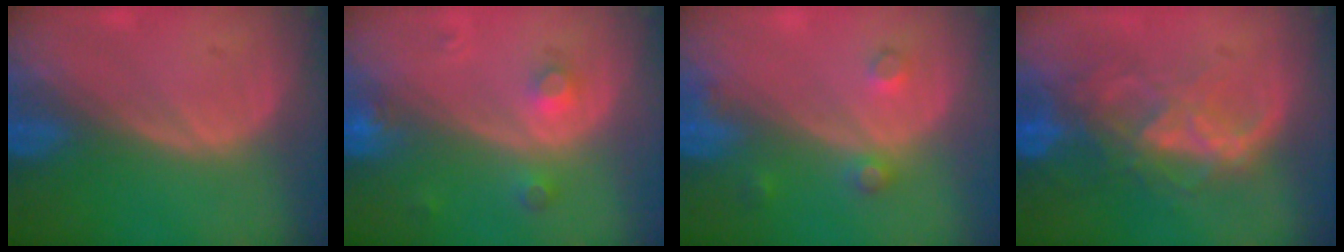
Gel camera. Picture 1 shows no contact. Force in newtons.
{"total": 3.4, "press": 3.1, "slide": 1.2}
{"total": 2.6, "press": 2.6, "slide": 0.3}
{"total": 8.8, "press": 7.6, "slide": 4.4}